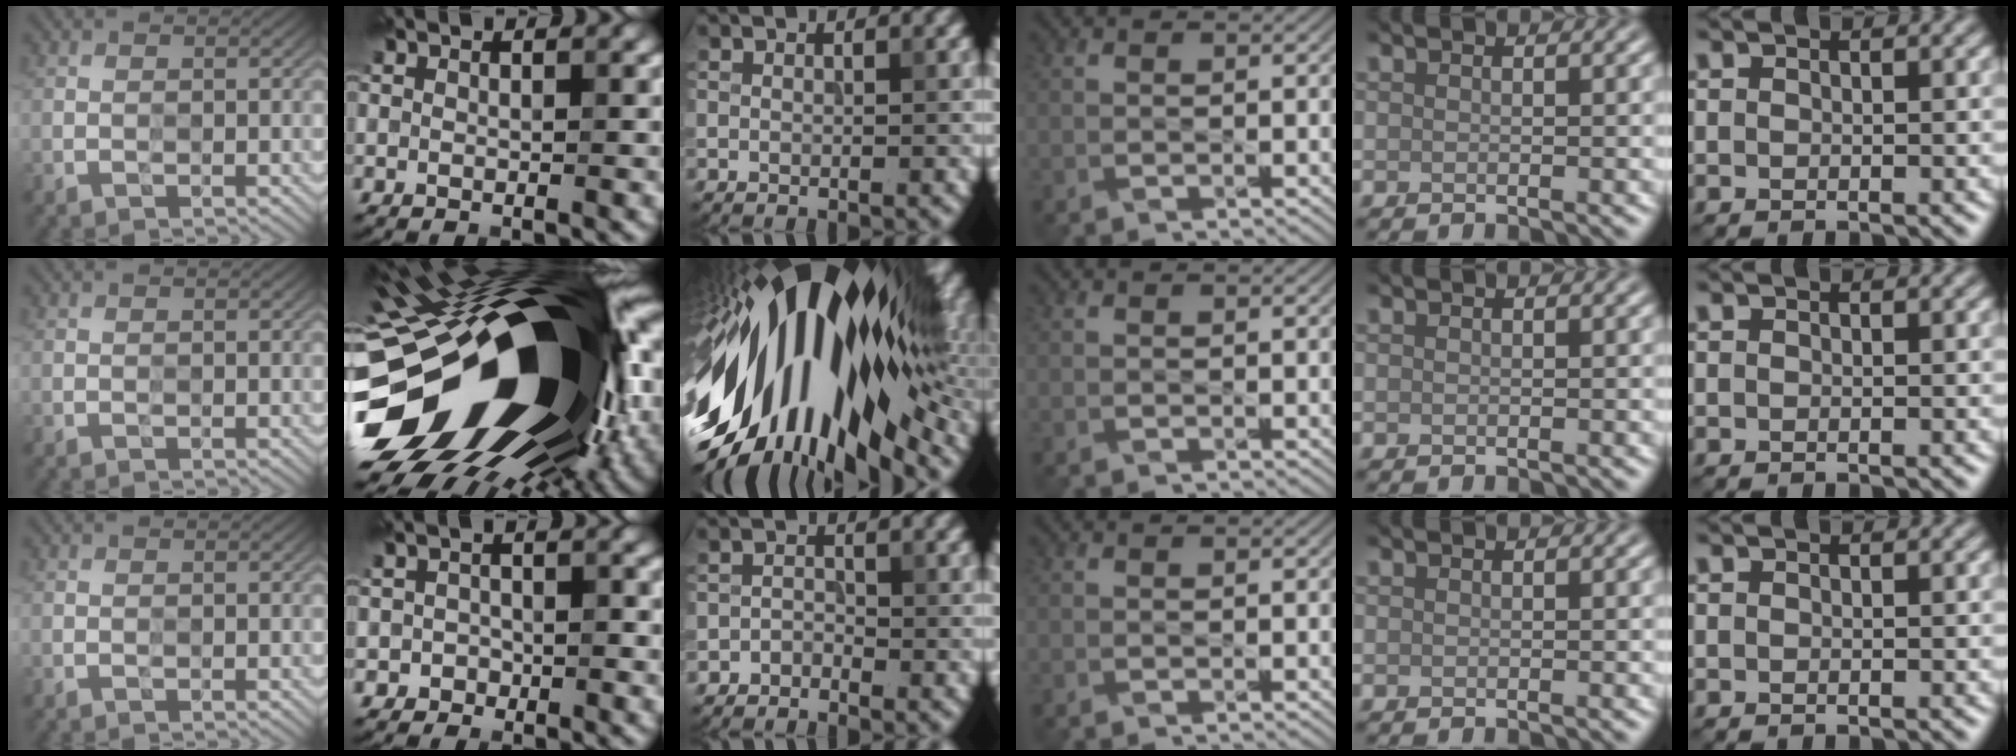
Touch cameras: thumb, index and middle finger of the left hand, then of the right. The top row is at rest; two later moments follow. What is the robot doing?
{"motion": "press", "object": "button"}